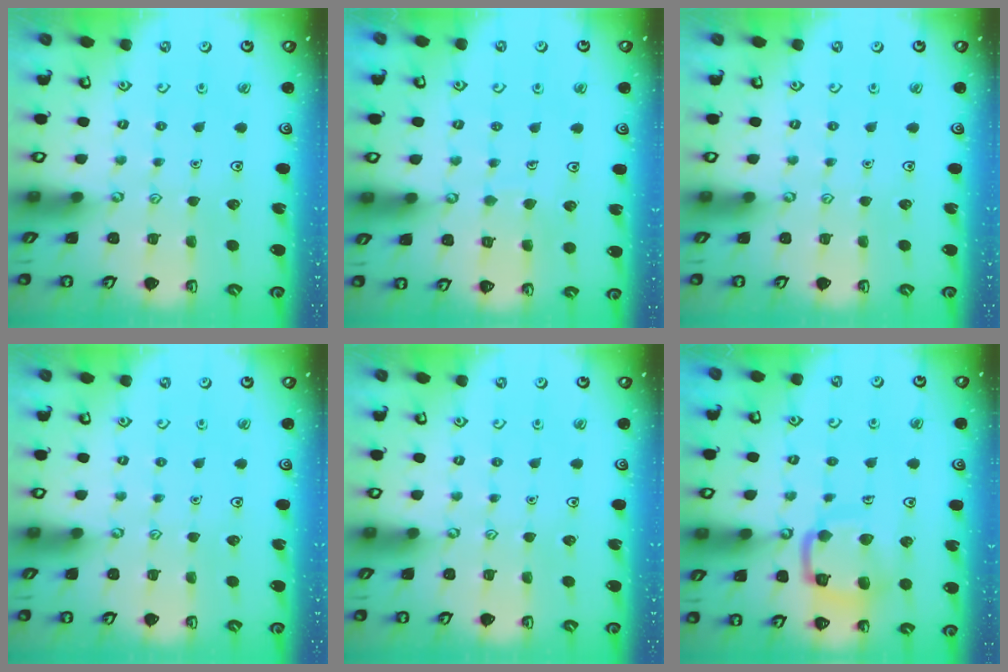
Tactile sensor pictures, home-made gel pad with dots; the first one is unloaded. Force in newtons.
{"total": 5.4, "press": 5.4, "slide": 0.5}
{"total": 0.0}
{"total": 0.0}
{"total": 0.0}
{"total": 13.8, "press": 13.7, "slide": 1.3}